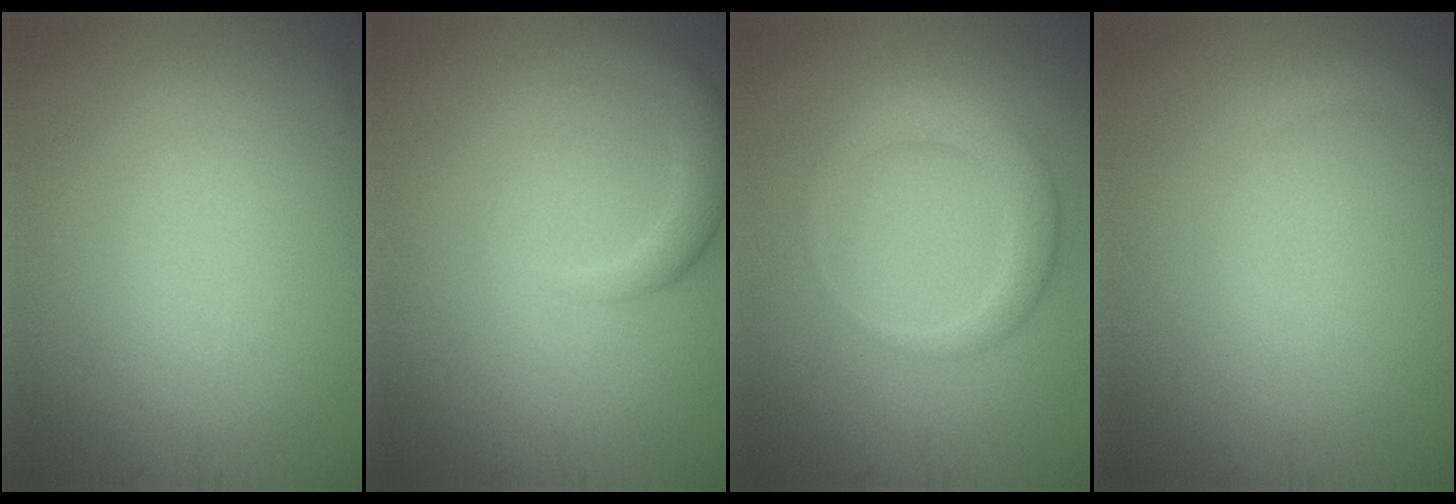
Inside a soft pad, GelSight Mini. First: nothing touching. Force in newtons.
{"total": 2.8, "press": 2.7, "slide": 0.2}
{"total": 3.0, "press": 3.0, "slide": 0.1}
{"total": 0.9, "press": 0.9, "slide": 0.1}